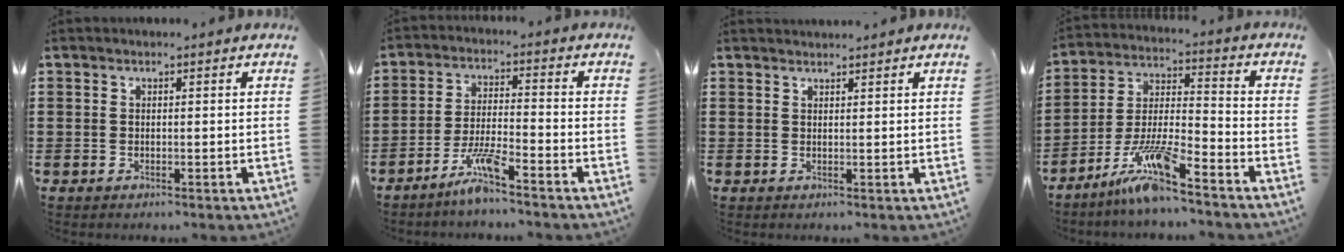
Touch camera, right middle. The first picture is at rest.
{"total": 6.9, "force": [-5.4, 0.2, 4.4], "torque": [-0.096, -0.010, -0.105]}
{"total": 1.3, "force": [1.2, 0.0, -0.1], "torque": [-0.002, -0.003, 0.025]}
{"total": 10.1, "force": [-8.1, 0.6, 6.1], "torque": [-0.130, -0.003, -0.160]}